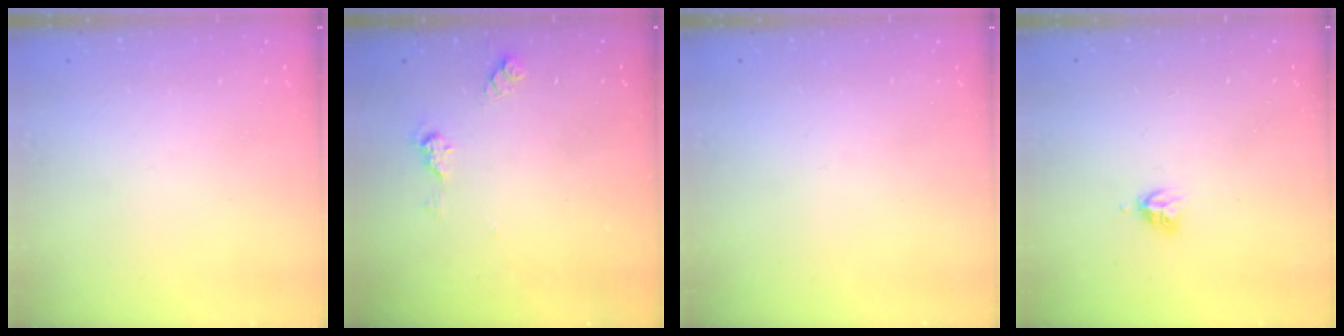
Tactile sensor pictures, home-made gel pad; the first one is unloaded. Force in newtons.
{"total": 4.7, "press": 4.7, "slide": 0.5}
{"total": 0.0}
{"total": 3.6, "press": 3.6, "slide": 0.5}